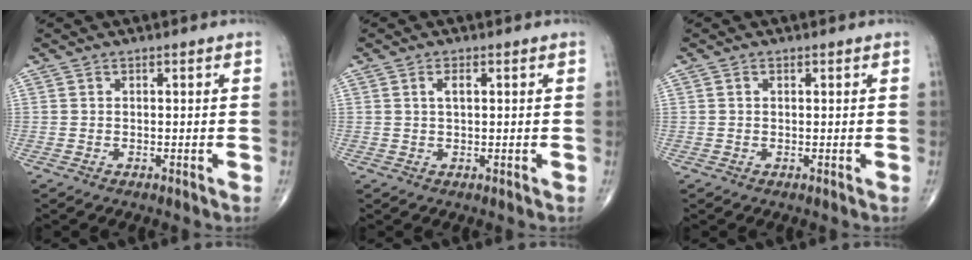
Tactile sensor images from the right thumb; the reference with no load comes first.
{"total": 2.1, "force": [0.6, 0.9, 1.8], "torque": [-0.034, 0.003, 0.013]}
{"total": 0.5, "force": [0.2, 0.3, 0.3], "torque": [-0.009, 0.000, 0.004]}